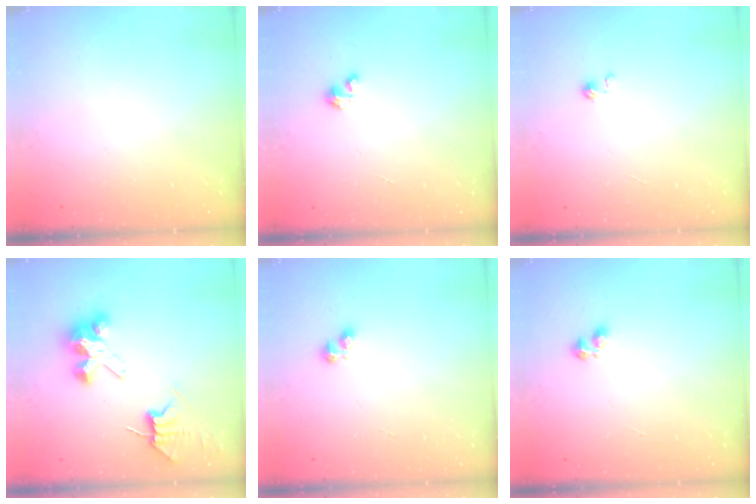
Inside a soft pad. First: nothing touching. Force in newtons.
{"total": 1.2, "press": 1.2, "slide": 0.2}
{"total": 0.0}
{"total": 7.6, "press": 7.6, "slide": 0.8}
{"total": 2.4, "press": 2.4, "slide": 0.3}
{"total": 2.2, "press": 2.1, "slide": 0.7}